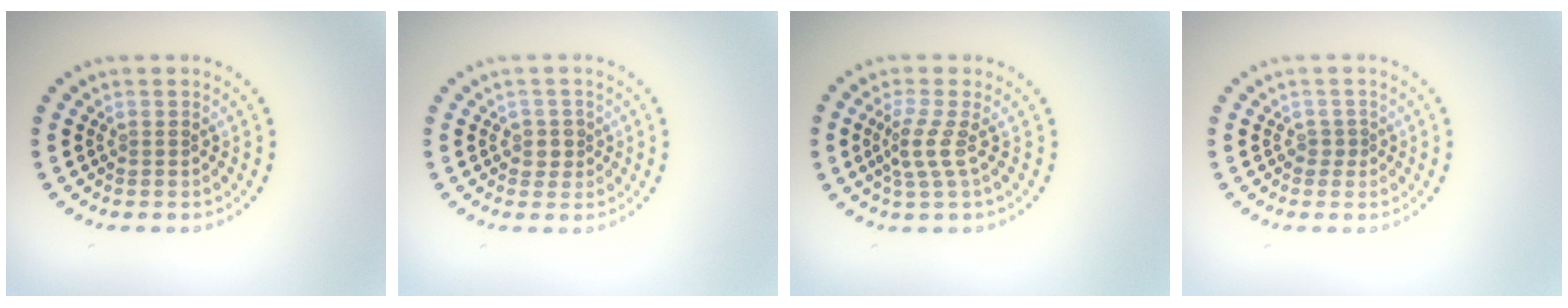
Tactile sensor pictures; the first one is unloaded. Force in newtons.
{"total": 1.3, "press": 1.1, "slide": 0.6}
{"total": 2.3, "press": 1.5, "slide": 1.7}
{"total": 0.6, "press": 0.2, "slide": 0.6}